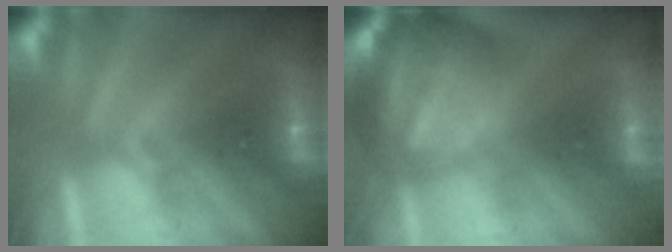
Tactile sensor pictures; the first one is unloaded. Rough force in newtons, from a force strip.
{"total": 5.6}